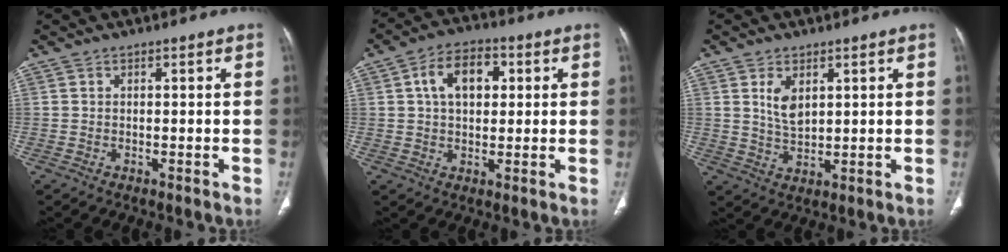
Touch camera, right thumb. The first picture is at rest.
{"total": 9.2, "force": [2.3, 6.0, 6.6], "torque": [-0.092, 0.012, 0.034]}
{"total": 5.0, "force": [1.9, 2.8, 3.6], "torque": [-0.056, -0.014, 0.044]}